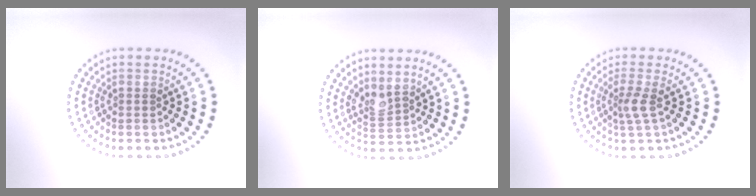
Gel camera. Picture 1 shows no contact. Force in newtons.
{"total": 2.0, "press": 1.6, "slide": 1.2}
{"total": 2.0, "press": 1.5, "slide": 1.4}